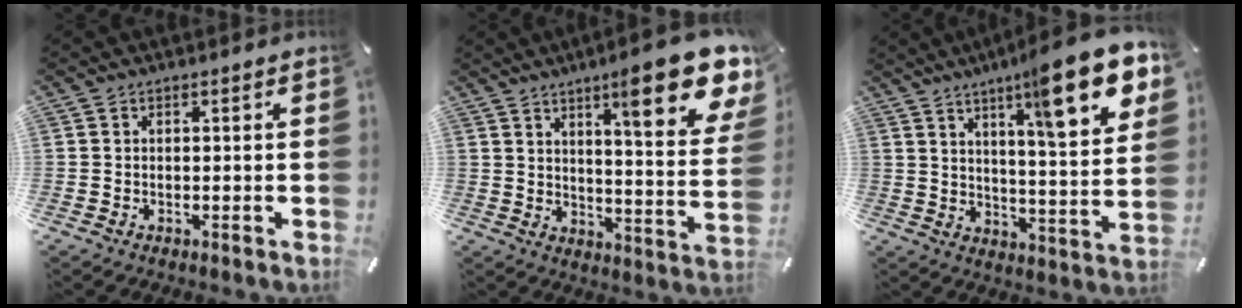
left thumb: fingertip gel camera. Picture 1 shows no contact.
{"total": 18.6, "force": [11.6, 4.4, 13.9], "torque": [-0.191, -0.080, 0.178]}
{"total": 18.3, "force": [11.4, 3.0, 14.1], "torque": [-0.211, -0.069, 0.169]}